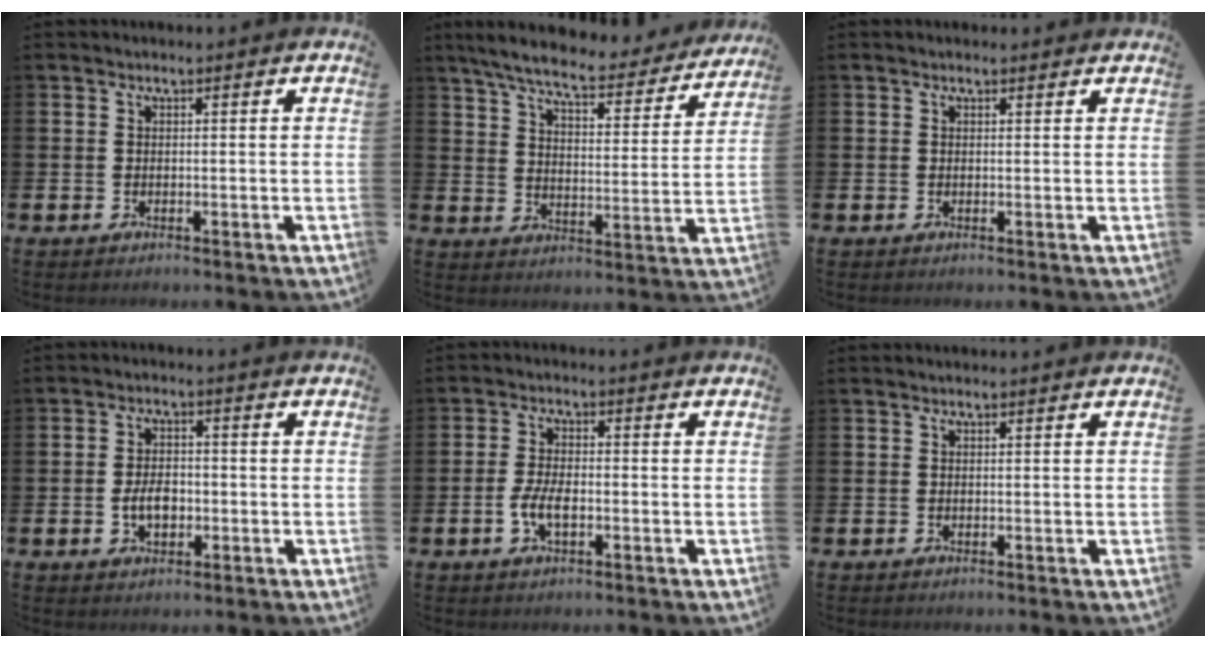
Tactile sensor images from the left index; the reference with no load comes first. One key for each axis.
{"total": 7.8, "fx": 7.0, "fy": 1.0, "fz": 3.2, "tx": -0.088, "ty": -0.045, "tz": 0.117}
{"total": 0.6, "fx": 0.5, "fy": 0.2, "fz": 0.2, "tx": 0.006, "ty": -0.001, "tz": 0.008}
{"total": 3.8, "fx": -0.7, "fy": 2.4, "fz": 2.9, "tx": -0.035, "ty": -0.003, "tz": -0.018}
{"total": 3.8, "fx": -1.0, "fy": 1.7, "fz": 3.3, "tx": -0.069, "ty": 0.006, "tz": -0.018}
{"total": 0.0}